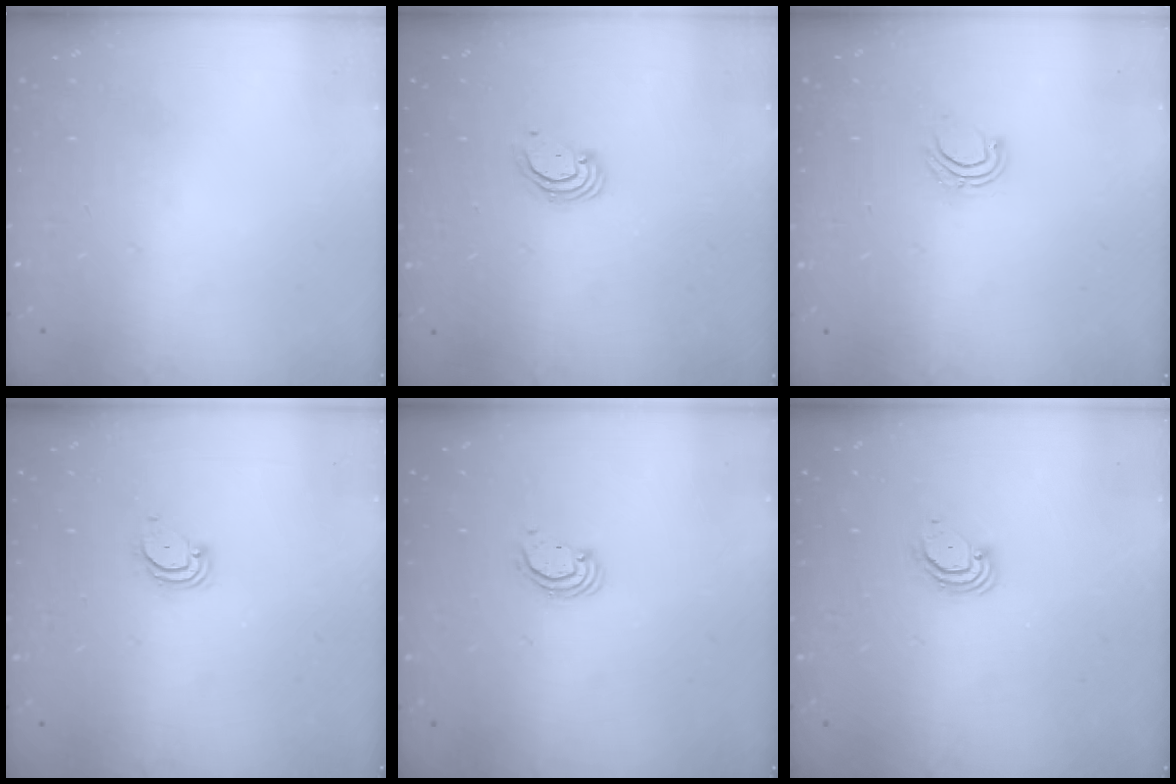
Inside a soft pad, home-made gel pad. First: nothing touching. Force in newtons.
{"total": 2.4, "press": 2.4, "slide": 0.2}
{"total": 5.0, "press": 4.9, "slide": 1.0}
{"total": 3.7, "press": 3.7, "slide": 0.3}
{"total": 2.2, "press": 2.2, "slide": 0.2}
{"total": 3.1, "press": 3.1, "slide": 0.2}